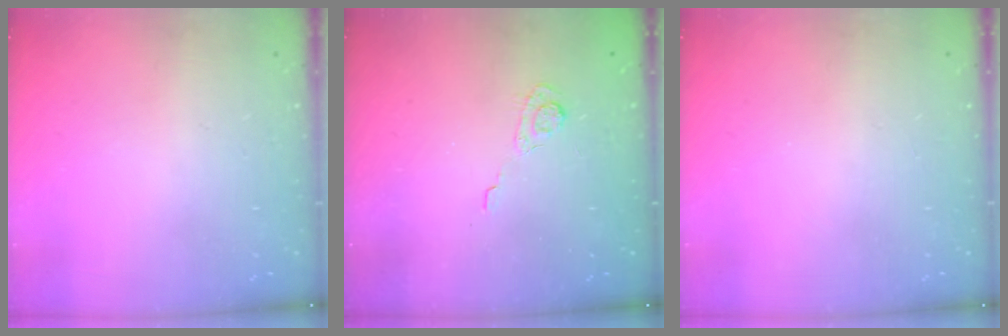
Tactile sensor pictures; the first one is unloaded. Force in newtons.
{"total": 3.5, "press": 3.1, "slide": 1.6}
{"total": 0.0}